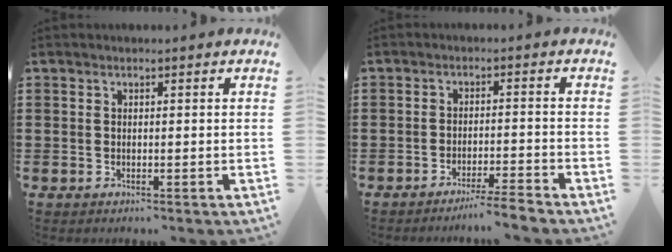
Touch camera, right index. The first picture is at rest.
{"total": 3.6, "force": [-3.4, -0.7, 1.1], "torque": [-0.019, -0.007, -0.068]}